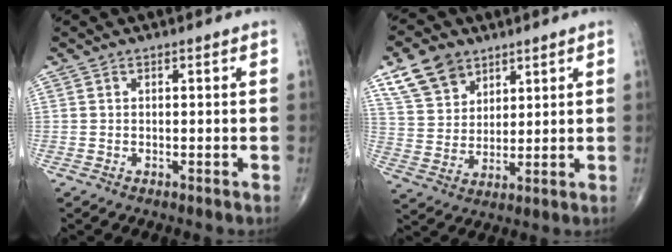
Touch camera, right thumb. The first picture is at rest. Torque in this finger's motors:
{"motor_torque": [-0.77, 1.34, -0.18, 0.34, 0.04]}